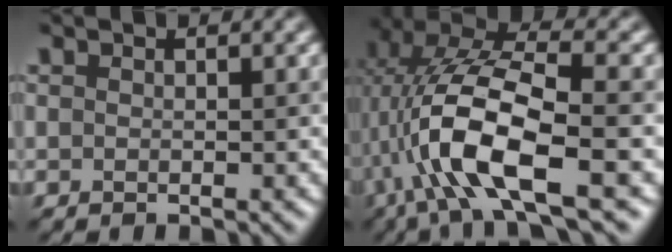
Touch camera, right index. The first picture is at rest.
{"total": 10.1, "force": [-1.6, 3.8, 9.2], "torque": [-0.188, 0.010, -0.032]}